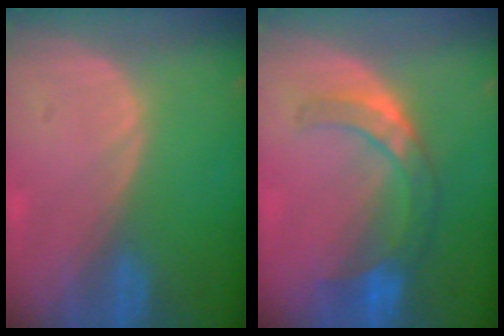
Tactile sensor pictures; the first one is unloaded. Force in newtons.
{"total": 7.6, "press": 6.7, "slide": 3.6}